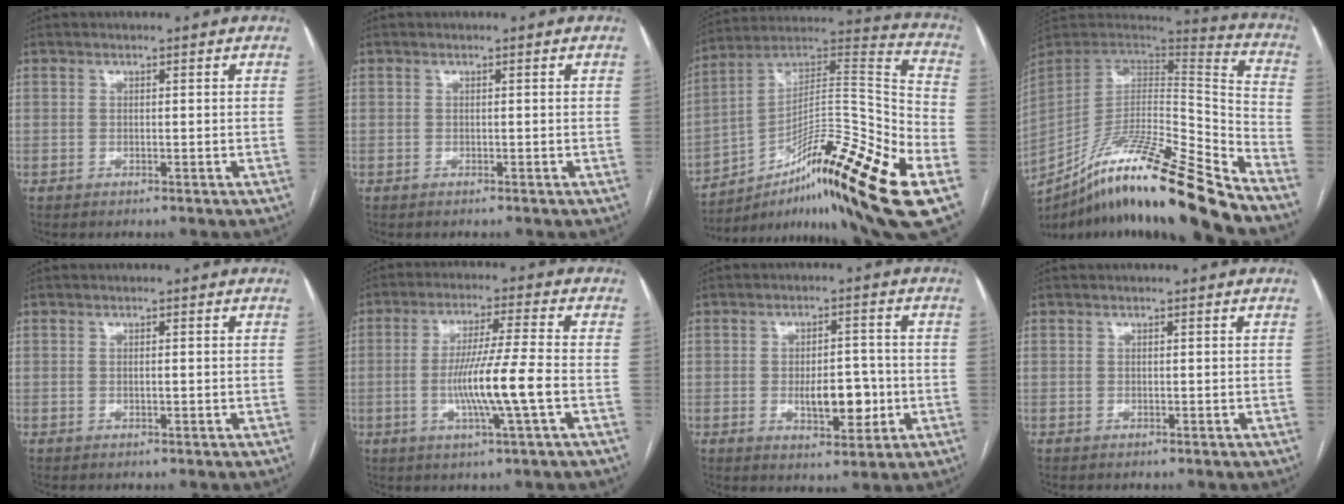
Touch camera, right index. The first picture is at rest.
{"total": 0.0}
{"total": 27.4, "force": [-13.3, 2.2, 23.9], "torque": [-0.326, 0.015, -0.208]}
{"total": 24.2, "force": [-18.9, 0.3, 15.1], "torque": [-0.239, -0.018, -0.332]}
{"total": 0.6, "force": [-0.1, 0.1, 0.6], "torque": [-0.012, 0.000, -0.001]}
{"total": 9.9, "force": [-2.3, -0.9, 9.6], "torque": [-0.182, -0.008, -0.043]}
{"total": 7.3, "force": [-1.5, 3.1, 6.4], "torque": [-0.098, 0.001, -0.015]}
{"total": 0.0}